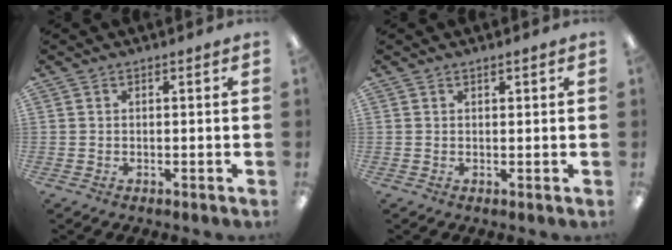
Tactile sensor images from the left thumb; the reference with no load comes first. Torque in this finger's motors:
{"motor_torque": [0.13, -0.05, -0.34, 0.25, -0.01]}